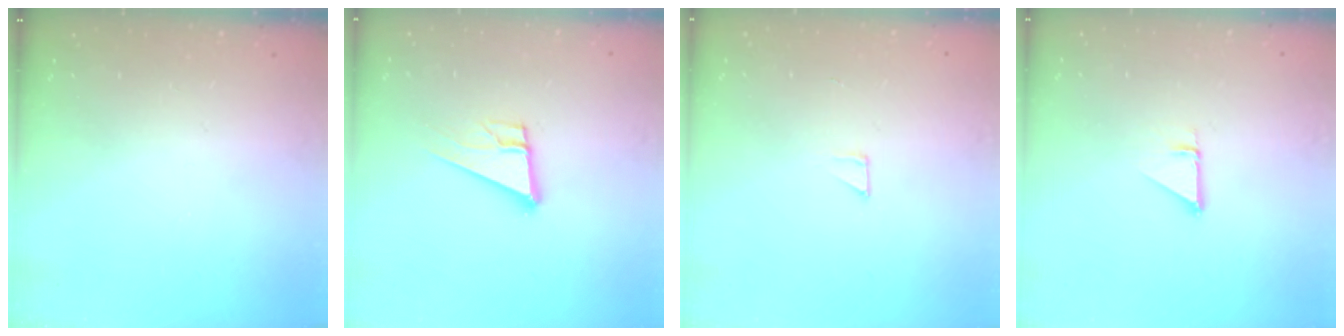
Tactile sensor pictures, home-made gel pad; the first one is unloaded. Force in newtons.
{"total": 10.6, "press": 10.1, "slide": 3.3}
{"total": 2.1, "press": 2.1, "slide": 0.1}
{"total": 1.0, "press": 1.0, "slide": 0.1}